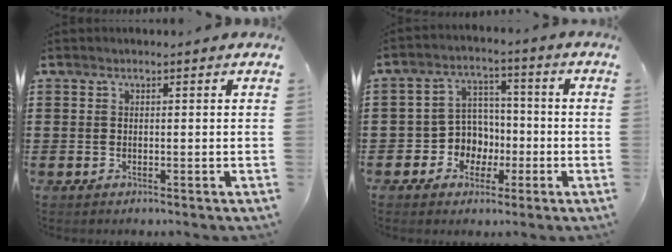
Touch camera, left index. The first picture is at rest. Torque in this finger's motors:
{"motor_torque": [0.40, 0.47, 0.25, 0.03]}